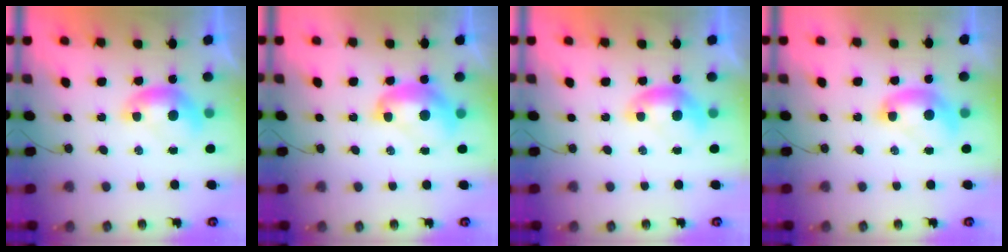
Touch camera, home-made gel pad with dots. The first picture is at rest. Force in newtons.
{"total": 3.1, "press": 3.1, "slide": 0.5}
{"total": 0.0}
{"total": 2.2, "press": 2.2, "slide": 0.2}